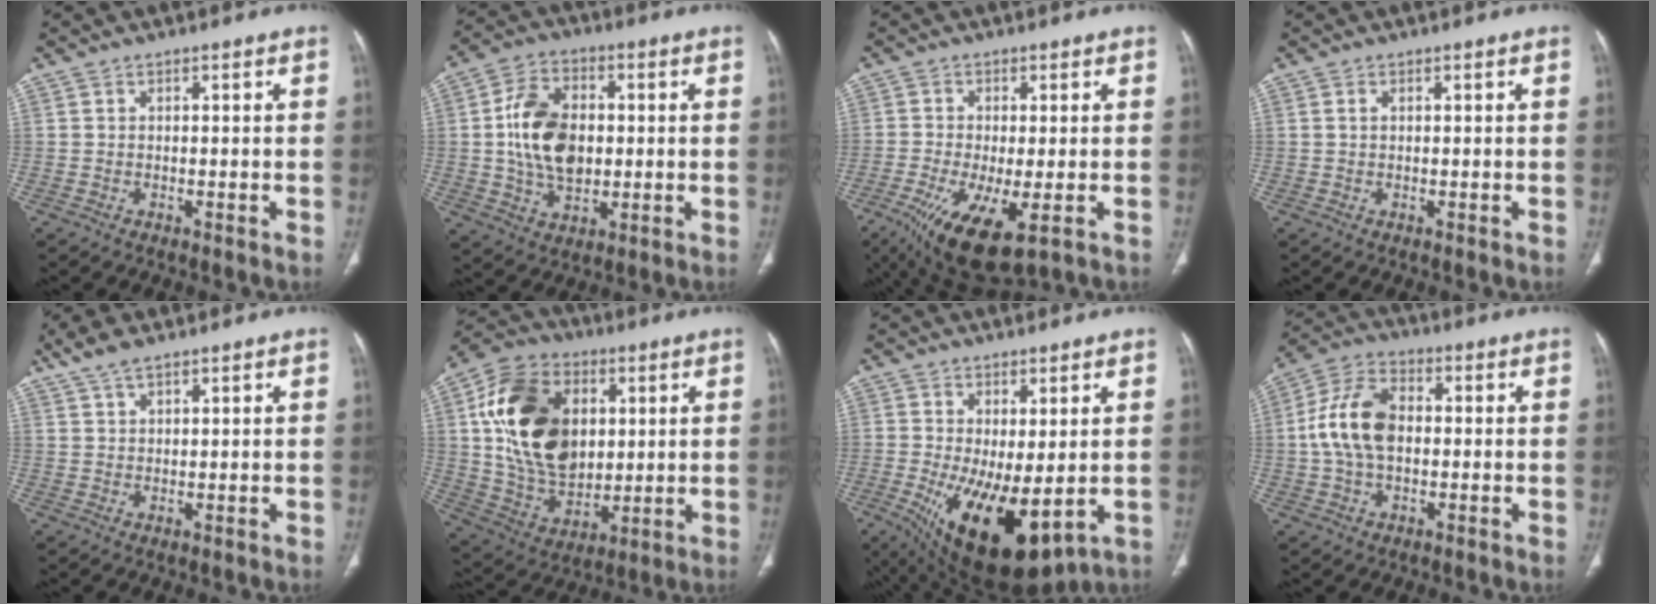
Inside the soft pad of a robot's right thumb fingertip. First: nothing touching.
{"total": 13.9, "force": [0.6, 9.3, 10.4], "torque": [-0.168, 0.007, 0.014]}
{"total": 13.0, "force": [-5.5, 4.4, 11.0], "torque": [-0.211, -0.020, -0.081]}
{"total": 0.8, "force": [0.2, 0.6, 0.6], "torque": [-0.014, 0.003, 0.006]}
{"total": 4.8, "force": [3.5, 1.7, 2.8], "torque": [-0.059, 0.002, 0.072]}
{"total": 22.9, "force": [4.6, 15.8, 16.0], "torque": [-0.273, -0.008, 0.090]}
{"total": 15.3, "force": [-2.8, 6.7, 13.5], "torque": [-0.226, -0.027, -0.017]}
{"total": 12.0, "force": [0.3, 7.7, 9.2], "torque": [-0.179, 0.025, 0.000]}